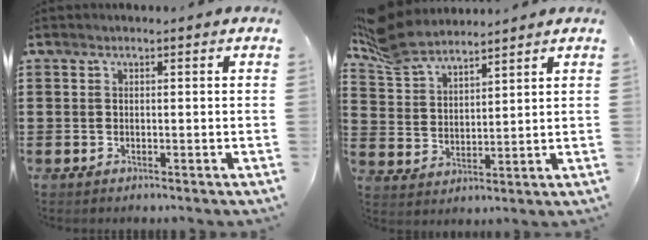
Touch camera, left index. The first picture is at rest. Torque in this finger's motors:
{"motor_torque": [0.33, -0.35, 0.26, 0.16]}